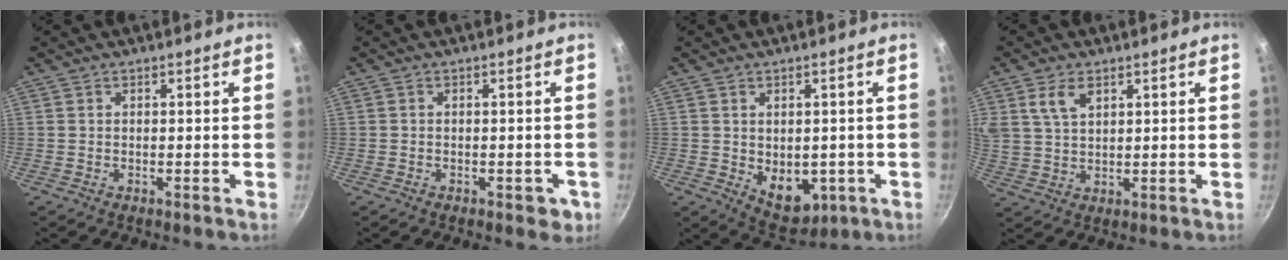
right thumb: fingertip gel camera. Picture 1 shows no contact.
{"total": 3.3, "force": [-1.3, 2.0, 2.3], "torque": [-0.010, 0.011, -0.009]}
{"total": 8.3, "force": [-1.3, 5.7, 5.9], "torque": [-0.049, -0.008, 0.000]}
{"total": 6.0, "force": [2.9, 3.5, 3.8], "torque": [-0.064, -0.006, 0.061]}